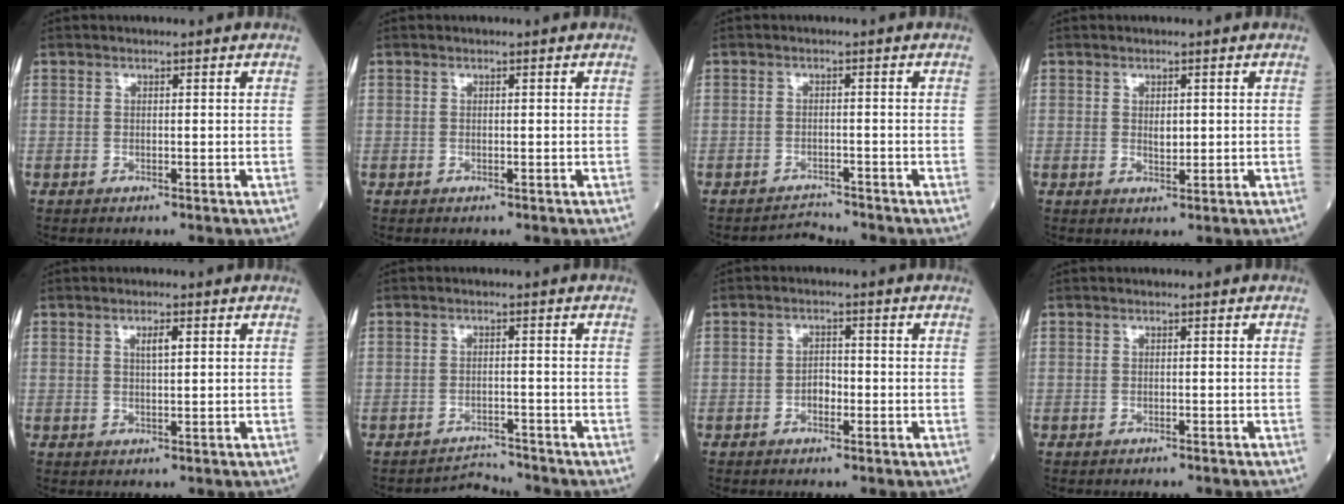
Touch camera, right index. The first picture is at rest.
{"total": 0.0}
{"total": 2.2, "force": [-2.0, -0.4, -1.0], "torque": [0.018, -0.010, -0.029]}
{"total": 1.6, "force": [0.3, 0.8, 1.3], "torque": [-0.021, -0.004, 0.007]}
{"total": 2.0, "force": [0.8, 0.3, 1.8], "torque": [-0.032, -0.001, 0.012]}
{"total": 2.8, "force": [-2.5, -0.3, -1.2], "torque": [0.021, -0.004, -0.035]}
{"total": 2.1, "force": [-0.9, 1.2, 1.4], "torque": [-0.018, 0.006, -0.016]}
{"total": 1.0, "force": [-0.8, 0.0, 0.5], "torque": [-0.011, -0.001, -0.009]}